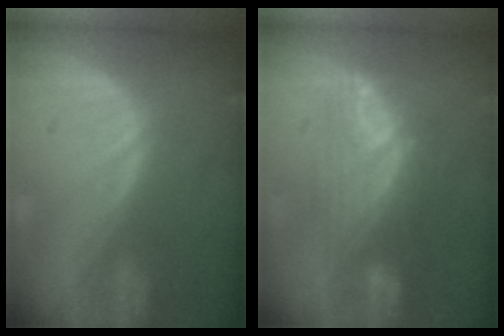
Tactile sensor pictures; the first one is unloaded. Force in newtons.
{"total": 7.3, "press": 7.1, "slide": 1.3}